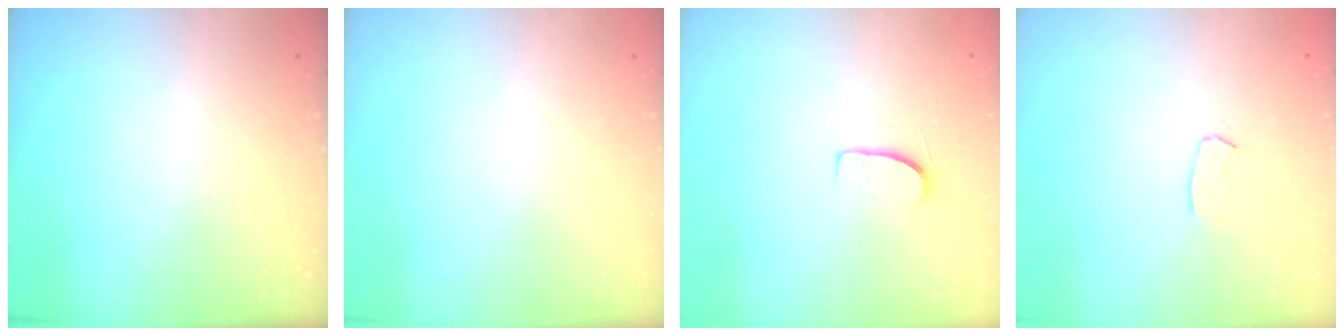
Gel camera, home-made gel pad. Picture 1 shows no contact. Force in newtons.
{"total": 0.0}
{"total": 7.1, "press": 7.1, "slide": 0.6}
{"total": 3.0, "press": 3.0, "slide": 0.2}